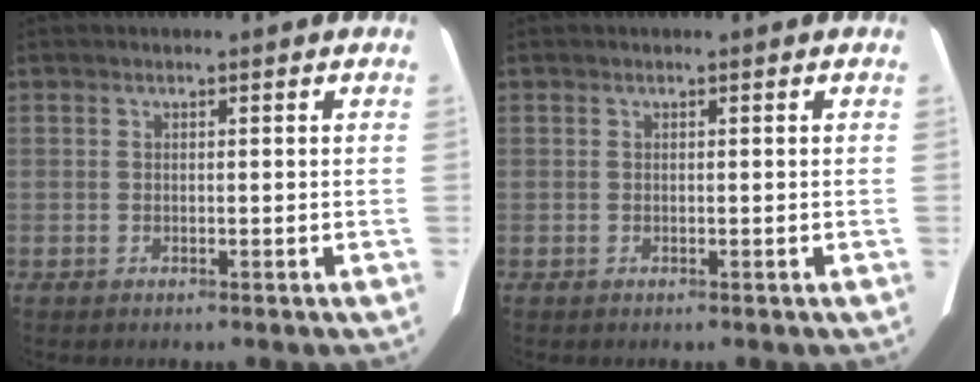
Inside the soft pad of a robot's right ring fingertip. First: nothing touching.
{"total": 0.0}